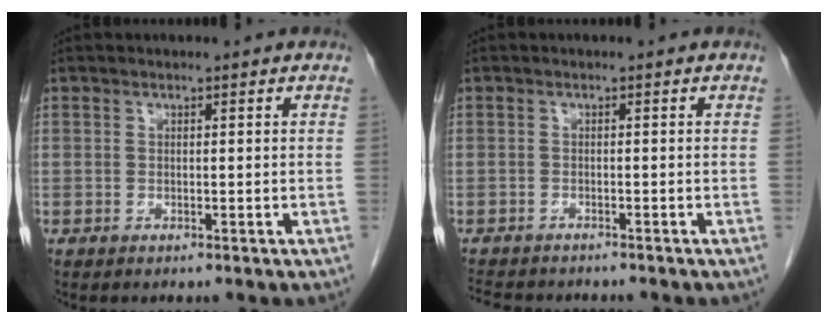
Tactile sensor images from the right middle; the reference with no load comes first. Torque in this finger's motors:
{"motor_torque": [0.04, -0.03, 0.00, 0.00]}